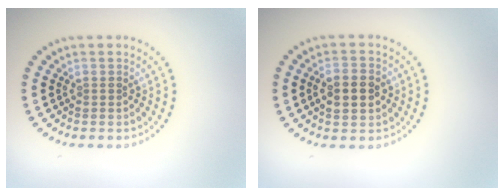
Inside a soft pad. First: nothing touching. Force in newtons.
{"total": 4.0, "press": 4.0, "slide": 0.2}